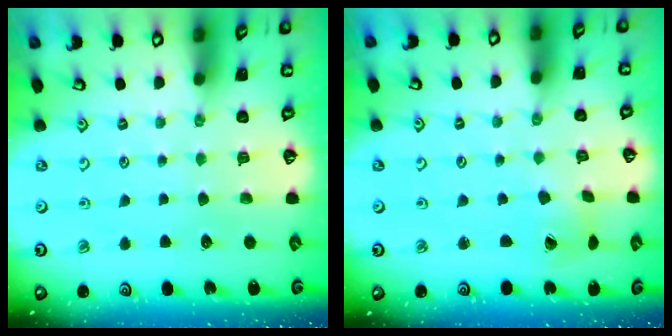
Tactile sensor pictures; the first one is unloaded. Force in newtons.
{"total": 2.1, "press": 2.0, "slide": 0.3}